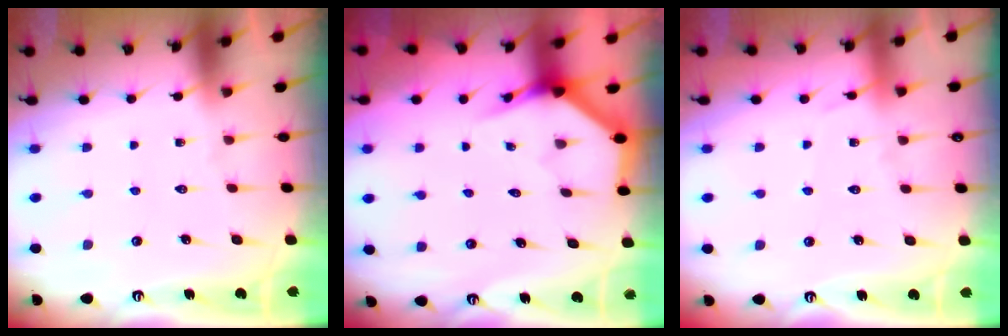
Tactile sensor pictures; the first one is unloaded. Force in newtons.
{"total": 4.0, "press": 4.0, "slide": 0.2}
{"total": 3.8, "press": 3.8, "slide": 0.5}